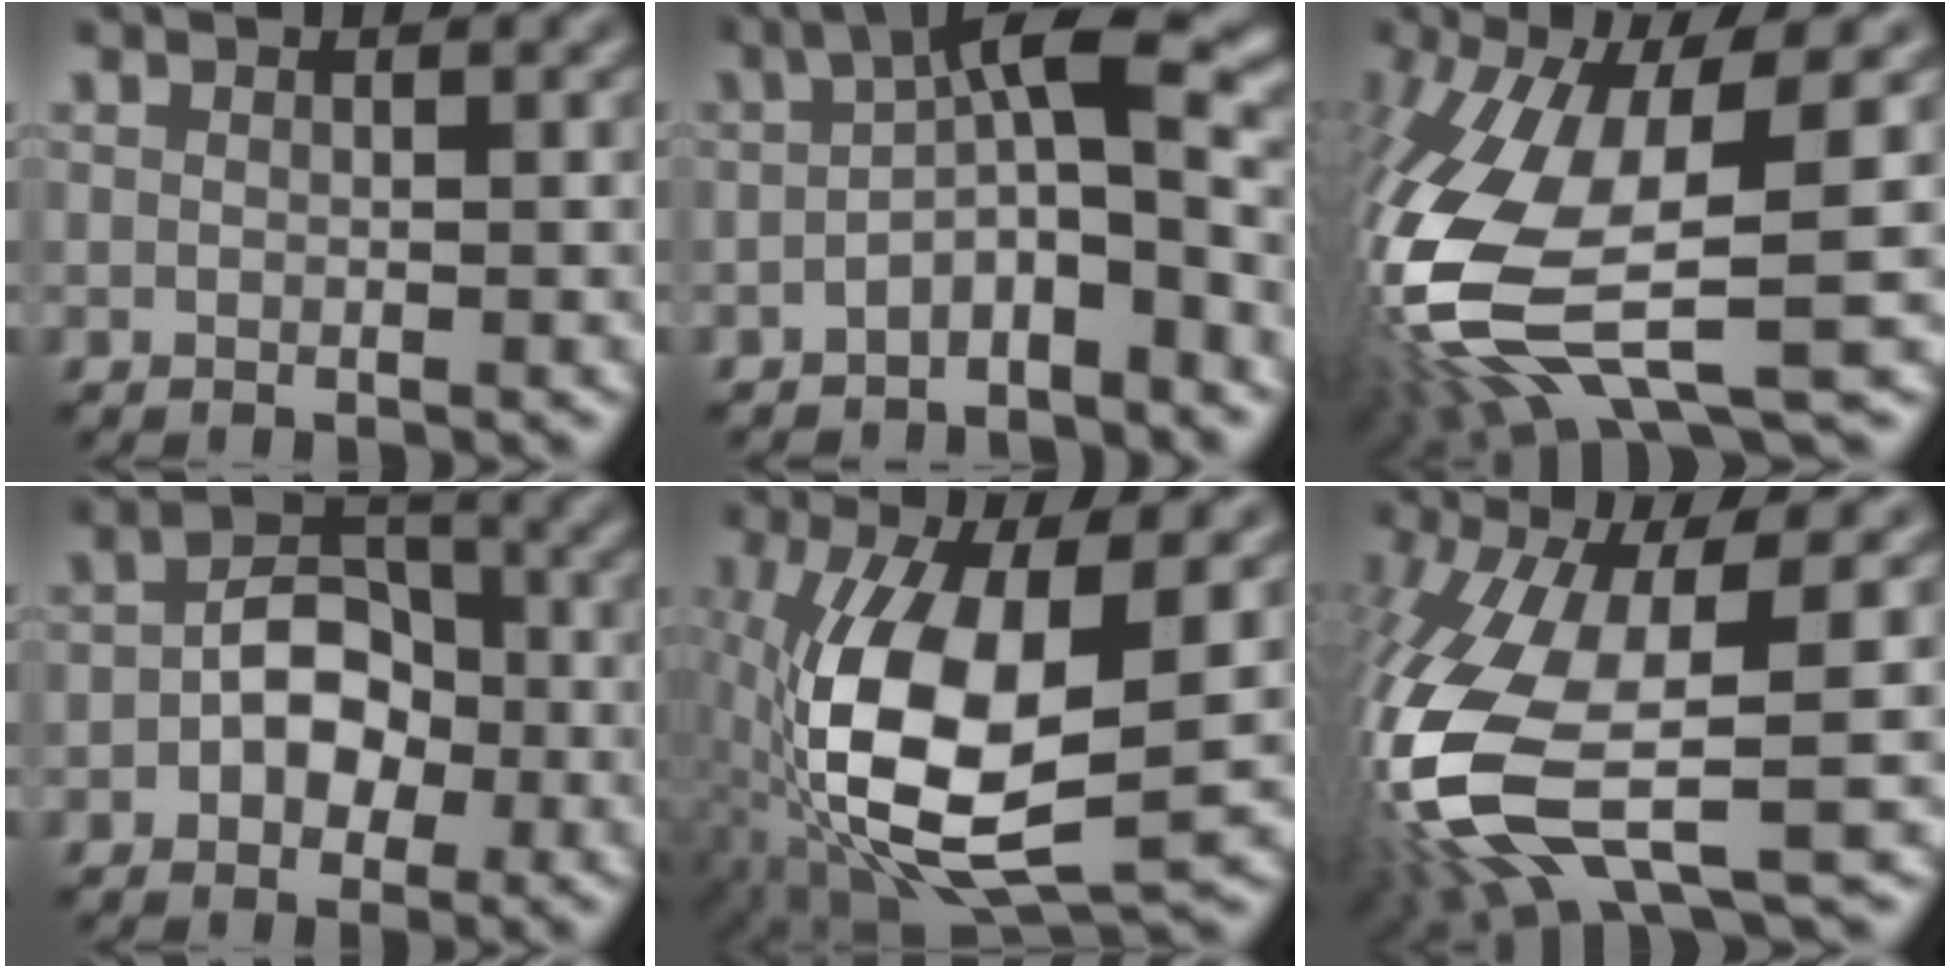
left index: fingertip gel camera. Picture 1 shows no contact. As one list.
[{"total": 5.6, "force": [-1.4, 1.6, 5.1], "torque": [-0.080, 0.017, -0.036]}, {"total": 13.9, "force": [-2.1, 4.8, 12.9], "torque": [-0.290, -0.022, -0.031]}, {"total": 4.6, "force": [-1.0, 3.2, 3.1], "torque": [-0.040, 0.006, -0.019]}, {"total": 12.4, "force": [-1.5, 5.0, 11.3], "torque": [-0.236, -0.007, -0.031]}, {"total": 13.1, "force": [-3.0, 4.8, 11.8], "torque": [-0.283, -0.024, -0.051]}]